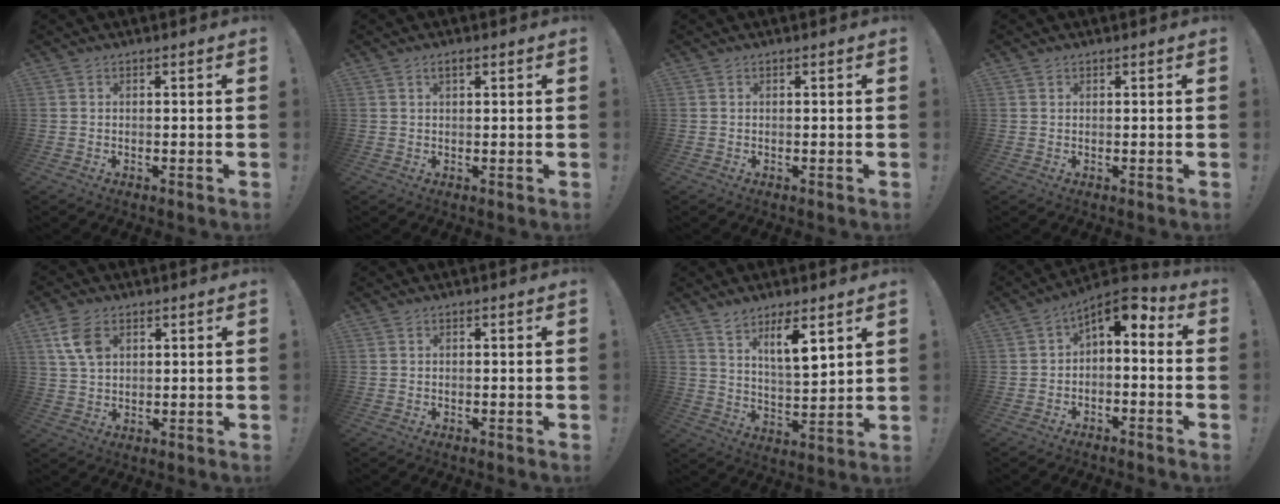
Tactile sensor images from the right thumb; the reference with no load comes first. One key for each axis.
{"total": 2.0, "fx": 1.0, "fy": 0.8, "fz": 1.5, "tx": -0.031, "ty": 0.003, "tz": 0.018}
{"total": 0.0}
{"total": 0.6, "fx": 0.5, "fy": 0.4, "fz": 0.0, "tx": 0.005, "ty": -0.003, "tz": 0.008}
{"total": 8.0, "fx": 3.3, "fy": 5.3, "fz": 5.0, "tx": -0.093, "ty": -0.003, "tz": 0.066}
{"total": 0.0}
{"total": 9.1, "fx": 6.8, "fy": 1.7, "fz": 5.8, "tx": -0.097, "ty": -0.043, "tz": 0.117}
{"total": 5.2, "fx": 0.9, "fy": 2.5, "fz": 4.4, "tx": -0.062, "ty": -0.011, "tz": 0.018}